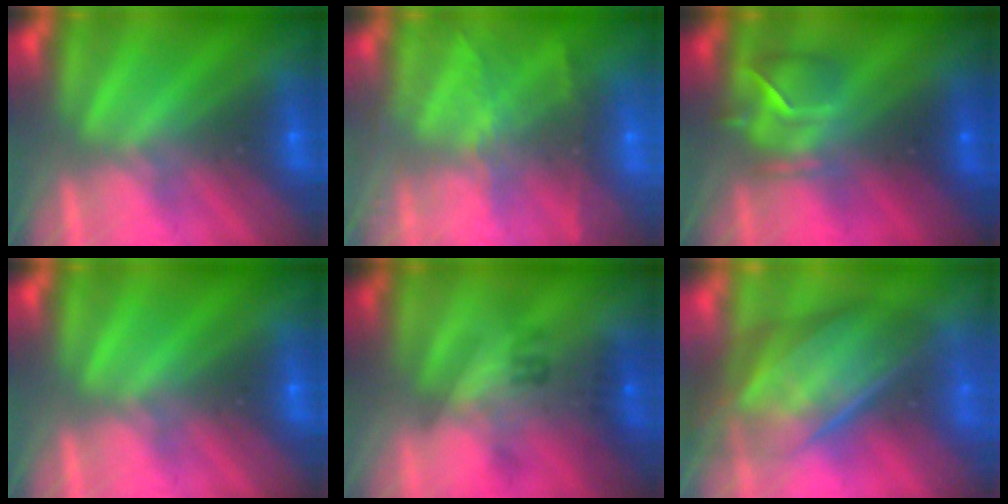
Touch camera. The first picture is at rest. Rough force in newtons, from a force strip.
{"total": 8.4}
{"total": 3.5}
{"total": 0.0}
{"total": 2.3}
{"total": 7.6}